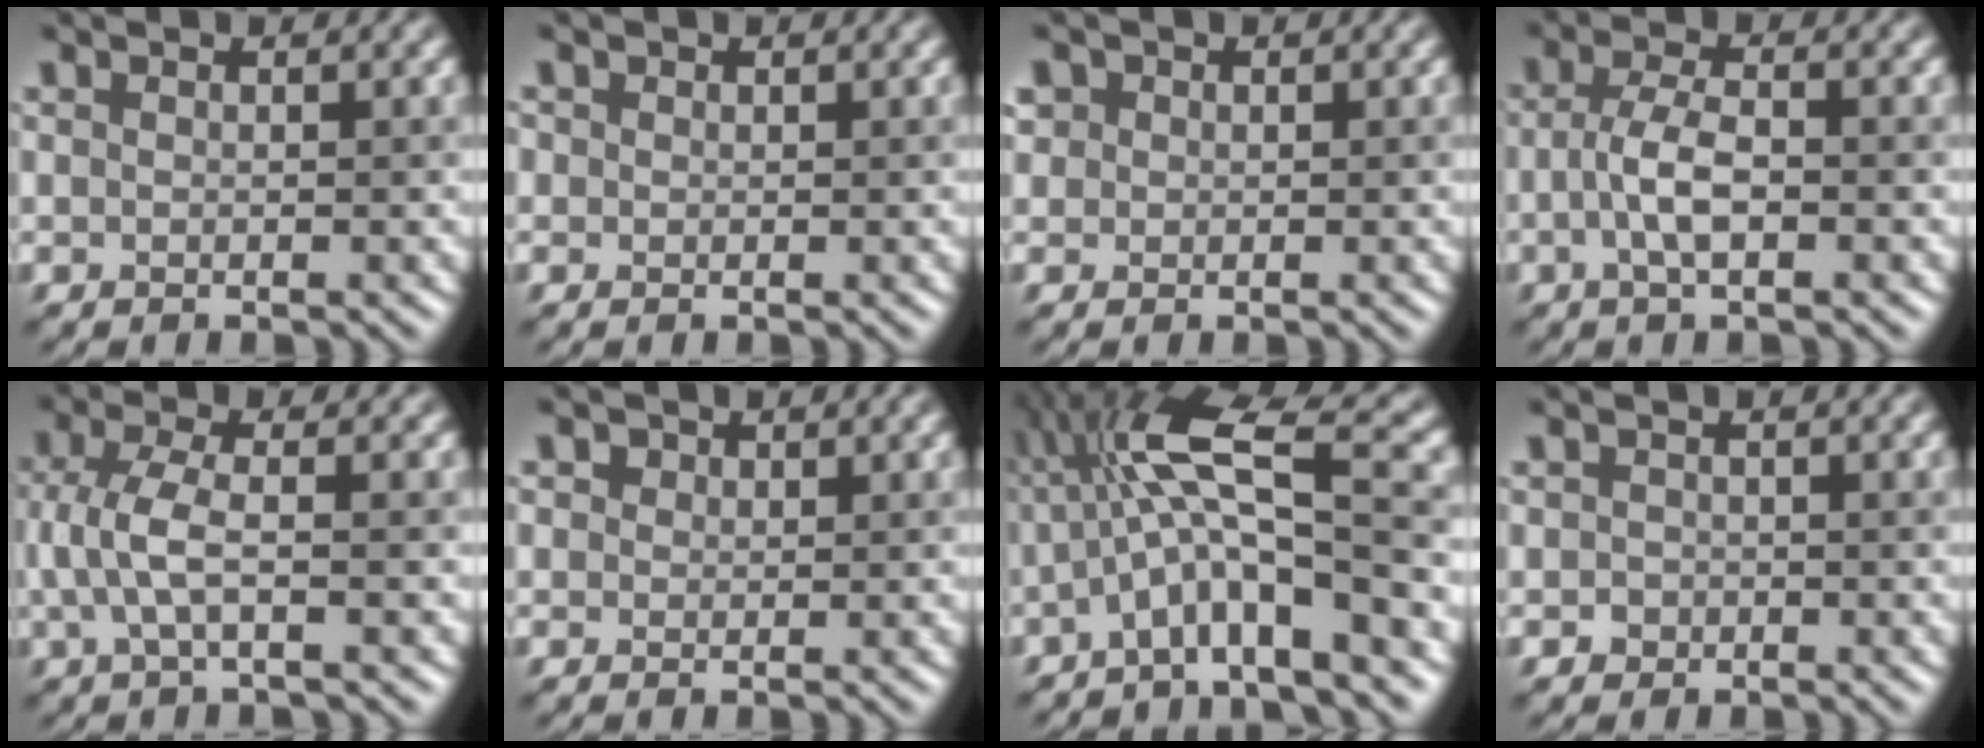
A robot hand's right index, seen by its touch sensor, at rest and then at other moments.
{"total": 0.9, "force": [0.3, 0.8, 0.1], "torque": [0.003, 0.002, -0.003]}
{"total": 1.6, "force": [0.6, 1.4, 0.4], "torque": [-0.007, 0.008, 0.002]}
{"total": 3.2, "force": [-0.7, 1.0, 2.9], "torque": [-0.060, 0.003, -0.017]}
{"total": 3.4, "force": [-0.2, 1.0, 3.2], "torque": [-0.075, 0.004, -0.007]}
{"total": 1.7, "force": [0.9, 1.3, 0.6], "torque": [-0.006, 0.014, -0.001]}
{"total": 8.3, "force": [-0.9, 1.8, 8.1], "torque": [-0.135, 0.021, -0.026]}
{"total": 0.9, "force": [-0.3, 0.8, 0.1], "torque": [0.004, -0.002, -0.007]}